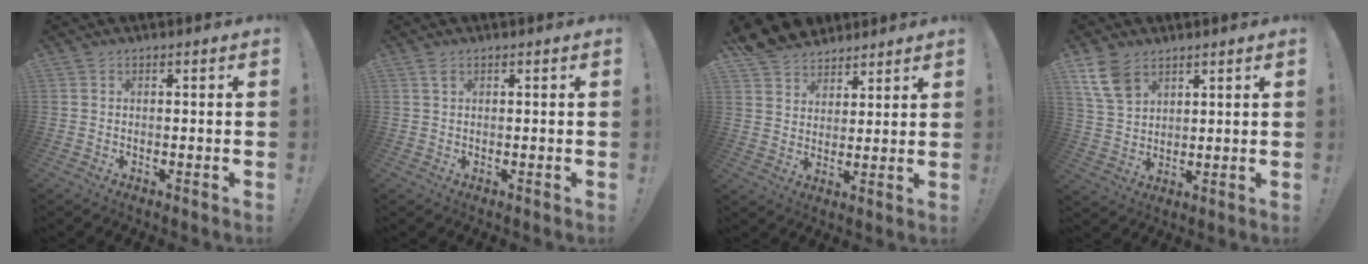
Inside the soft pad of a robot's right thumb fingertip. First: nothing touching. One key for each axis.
{"total": 1.4, "fx": 0.8, "fy": 0.6, "fz": 1.0, "tx": -0.015, "ty": -0.001, "tz": 0.014}
{"total": 8.1, "fx": 6.4, "fy": 4.9, "fz": 0.6, "tx": -0.023, "ty": -0.050, "tz": 0.130}
{"total": 9.7, "fx": 6.0, "fy": 5.9, "fz": 4.8, "tx": -0.093, "ty": -0.024, "tz": 0.119}